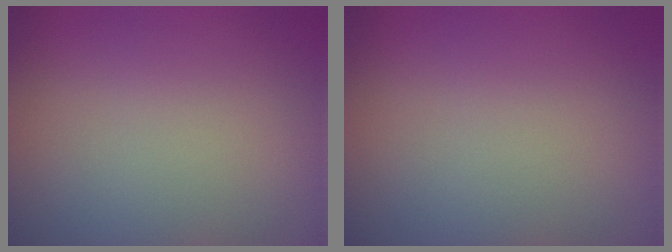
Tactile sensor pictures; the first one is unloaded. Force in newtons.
{"total": 0.0}